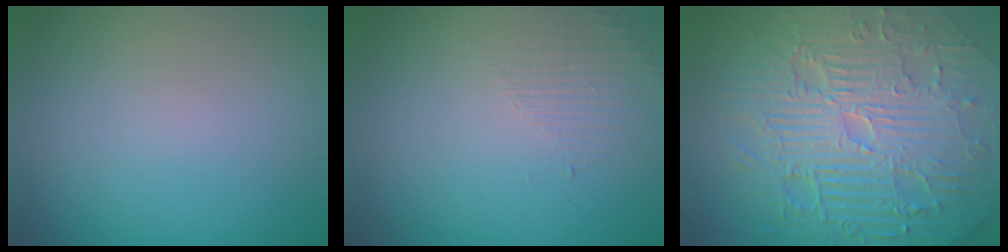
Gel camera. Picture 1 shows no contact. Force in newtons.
{"total": 1.4, "press": 0.2, "slide": 1.4}
{"total": 11.6, "press": 7.5, "slide": 8.9}